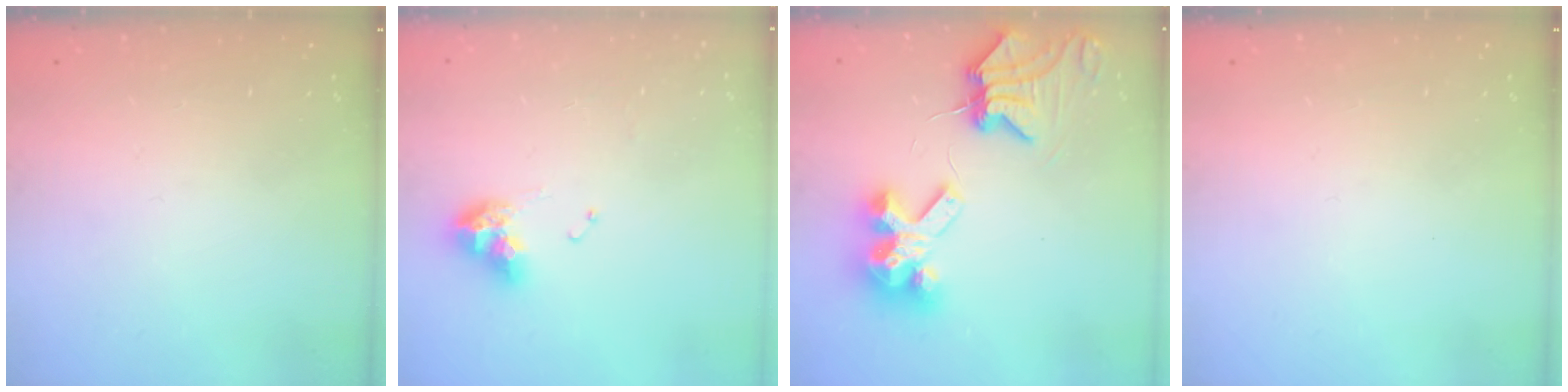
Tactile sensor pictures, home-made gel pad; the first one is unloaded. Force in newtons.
{"total": 9.1, "press": 9.0, "slide": 1.0}
{"total": 9.8, "press": 9.7, "slide": 1.2}
{"total": 0.0}